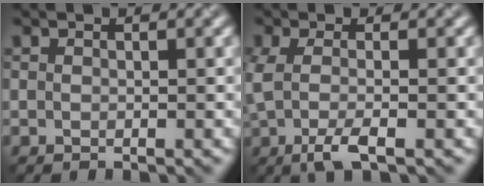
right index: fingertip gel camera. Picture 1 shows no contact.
{"total": 3.0, "force": [-0.8, 0.8, 2.7], "torque": [-0.077, -0.004, -0.017]}